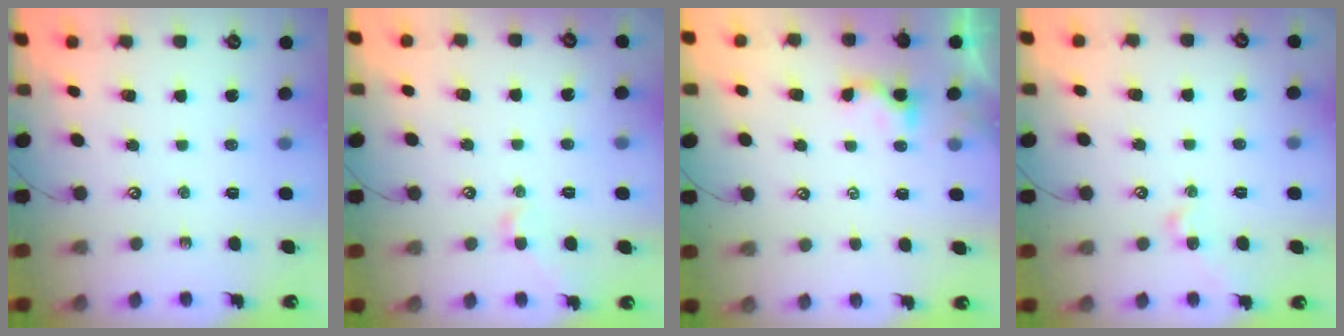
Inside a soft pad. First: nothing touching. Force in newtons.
{"total": 2.9, "press": 2.9, "slide": 0.7}
{"total": 2.9, "press": 2.9, "slide": 0.2}
{"total": 2.1, "press": 2.0, "slide": 0.6}